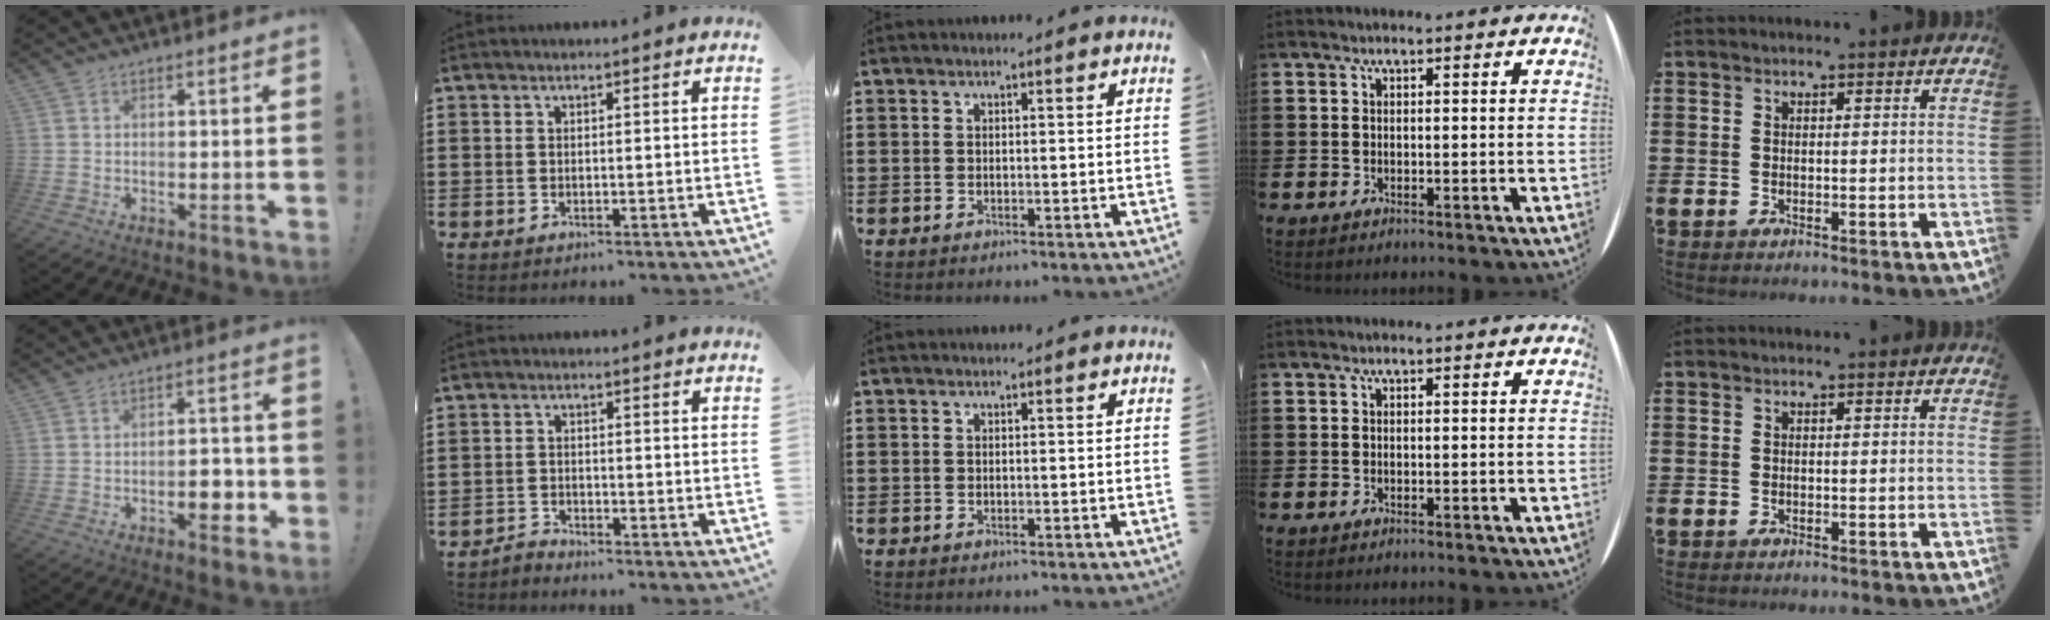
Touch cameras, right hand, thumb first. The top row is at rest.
{"thumb": {"total": 6.9, "force": [-2.7, 3.6, 5.2], "torque": [-0.059, 0.011, -0.044]}, "index": {"total": 1.7, "force": [-1.7, 0.3, -0.1], "torque": [-0.004, 0.007, -0.036]}}